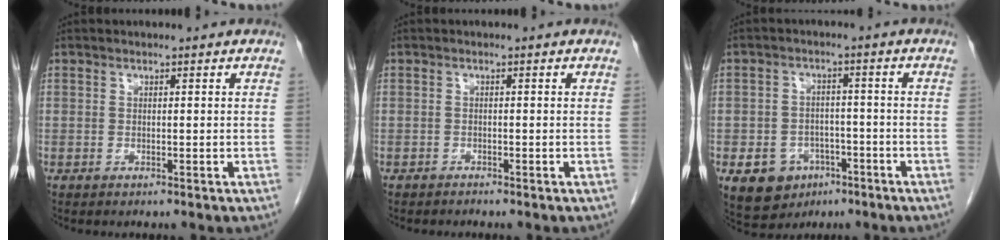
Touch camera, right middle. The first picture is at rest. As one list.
[{"total": 0.6, "force": [-0.6, 0.0, -0.1], "torque": [-0.009, -0.004, -0.013]}, {"total": 8.3, "force": [-4.2, 6.4, 3.3], "torque": [-0.063, 0.006, -0.056]}]